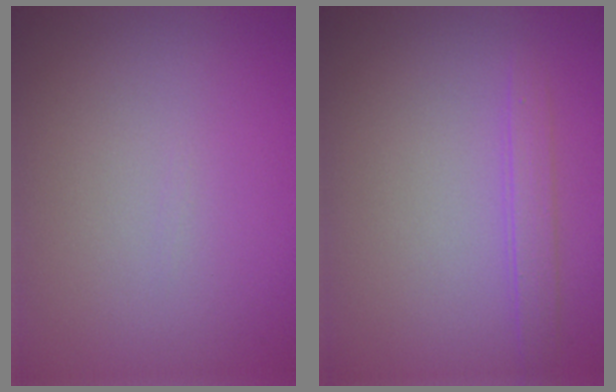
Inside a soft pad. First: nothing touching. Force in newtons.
{"total": 1.6, "press": 1.6, "slide": 0.0}